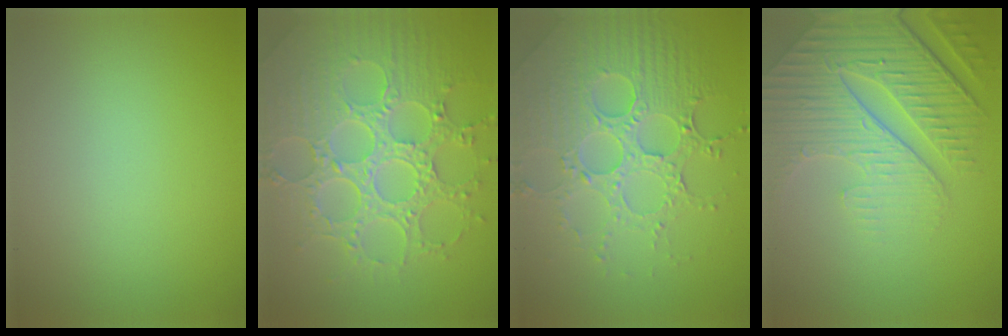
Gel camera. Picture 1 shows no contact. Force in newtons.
{"total": 8.5, "press": 6.2, "slide": 5.9}
{"total": 6.7, "press": 5.2, "slide": 4.2}
{"total": 8.0, "press": 5.8, "slide": 5.5}